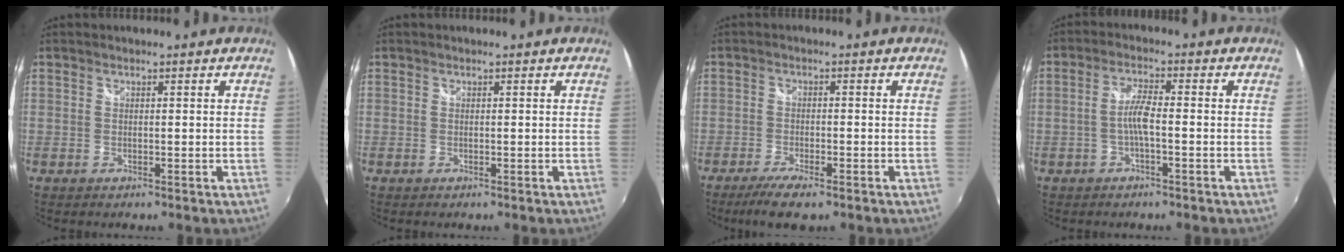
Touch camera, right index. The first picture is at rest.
{"total": 0.0}
{"total": 6.5, "force": [-4.7, 1.5, 4.2], "torque": [-0.100, -0.016, -0.084]}
{"total": 3.8, "force": [-1.2, 0.3, 3.6], "torque": [-0.075, 0.007, -0.023]}